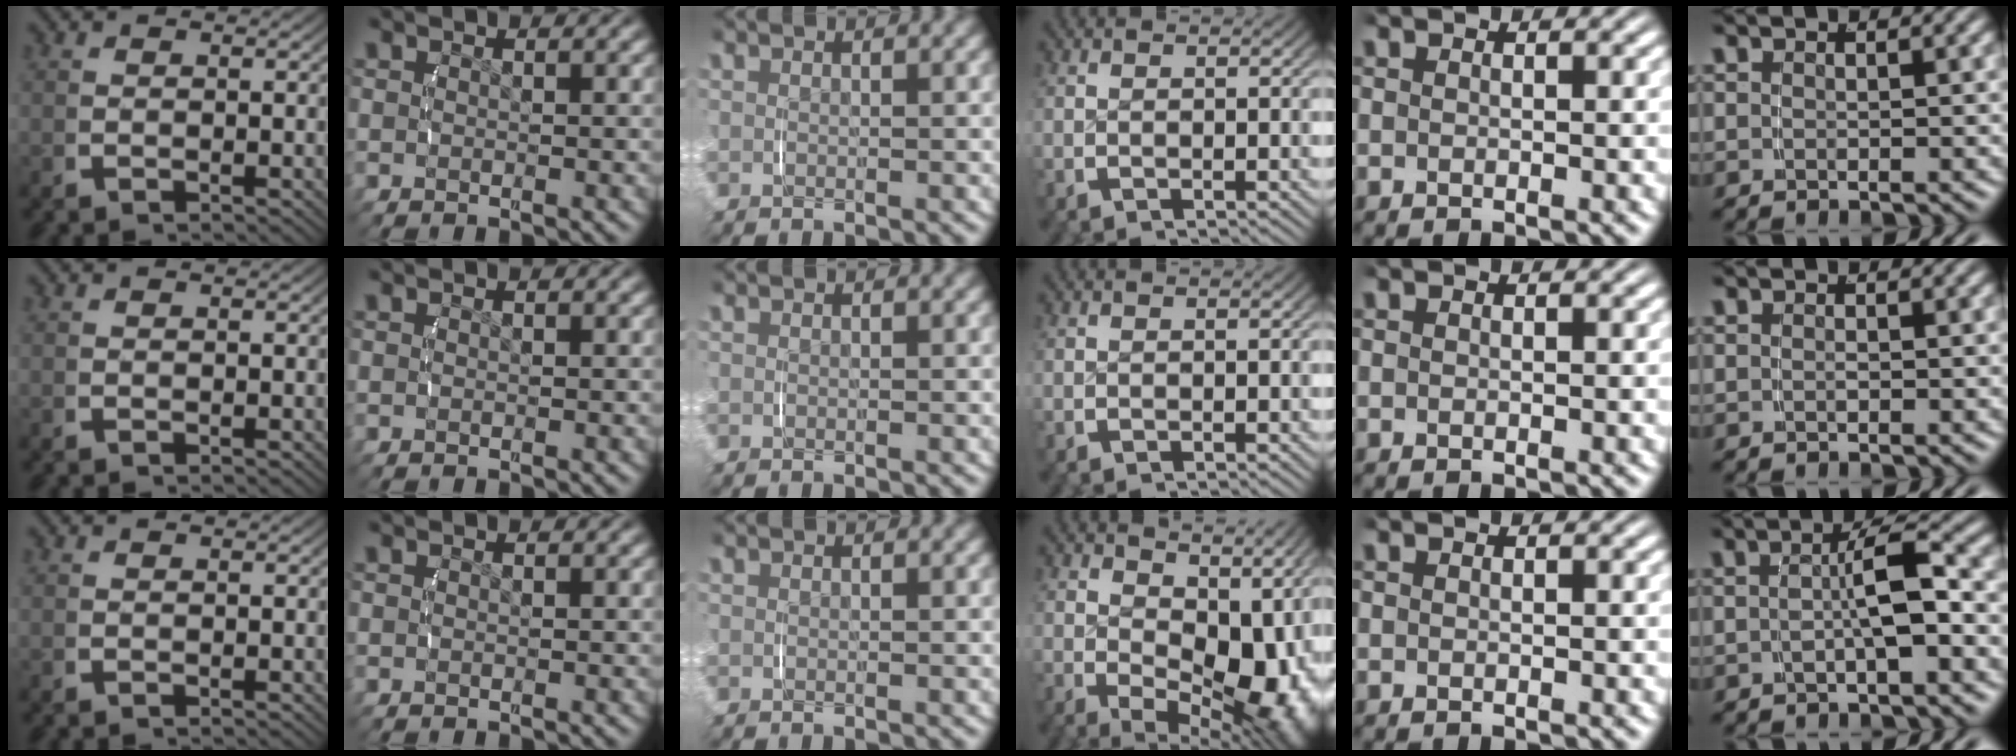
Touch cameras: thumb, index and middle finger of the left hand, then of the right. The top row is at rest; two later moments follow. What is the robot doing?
{"motion": "lift_and_place", "object": "phone"}